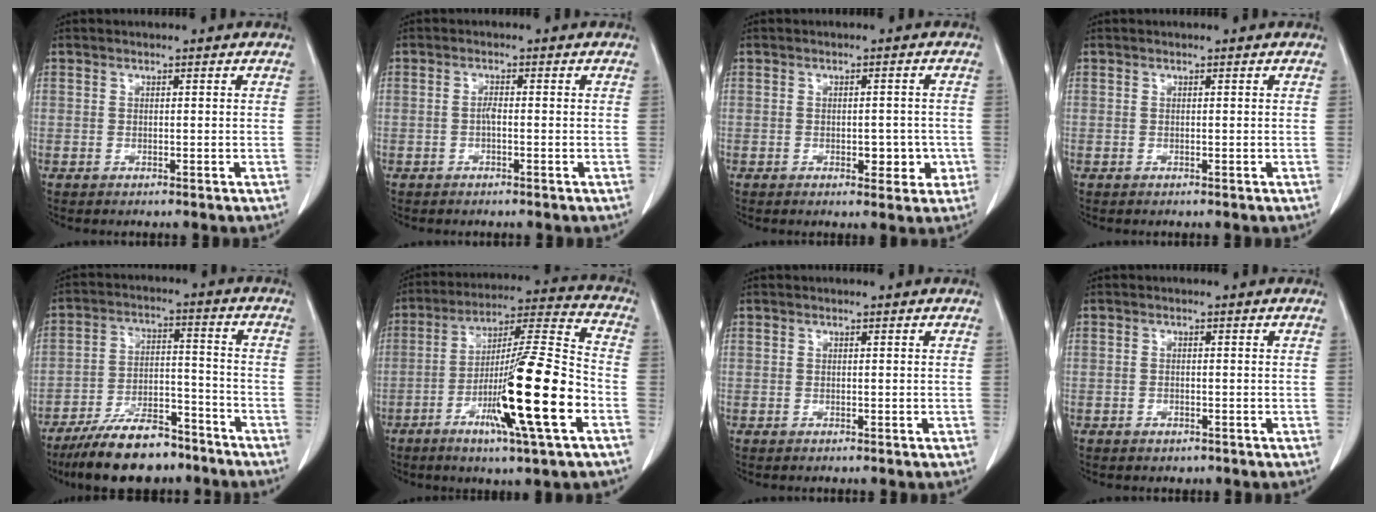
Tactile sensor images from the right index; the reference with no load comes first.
{"total": 1.1, "force": [-0.3, 0.3, 1.0], "torque": [-0.021, 0.002, -0.007]}
{"total": 3.9, "force": [-1.0, 2.2, 3.0], "torque": [-0.028, 0.004, -0.007]}
{"total": 0.0}
{"total": 13.1, "force": [-10.5, 4.6, 6.5], "torque": [-0.107, 0.009, -0.179]}
{"total": 18.6, "force": [-6.5, 0.2, 17.4], "torque": [-0.300, -0.013, -0.111]}
{"total": 0.0}
{"total": 1.0, "force": [-0.6, 0.8, 0.3], "torque": [-0.005, 0.002, -0.005]}